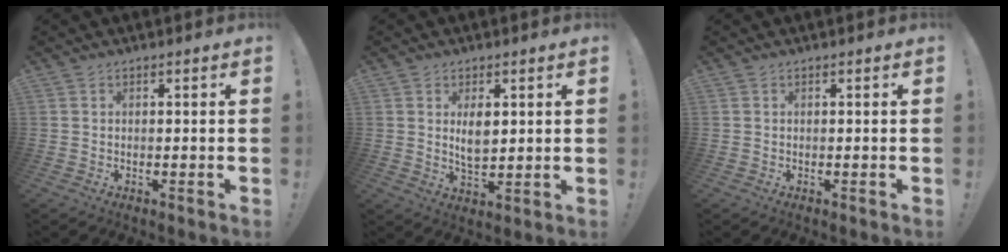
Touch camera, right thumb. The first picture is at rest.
{"total": 5.6, "force": [1.8, 2.9, 4.4], "torque": [-0.068, -0.012, 0.027]}
{"total": 0.0}